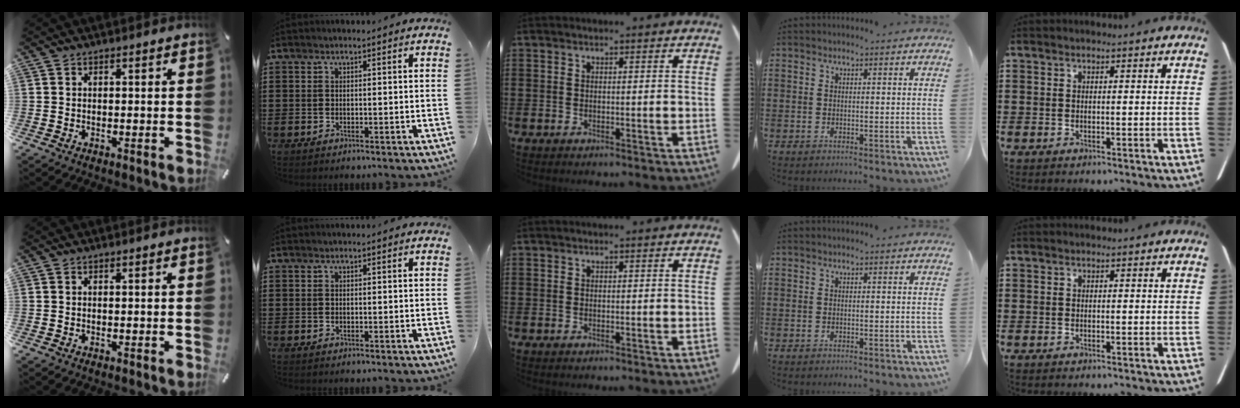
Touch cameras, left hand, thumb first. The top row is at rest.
{}